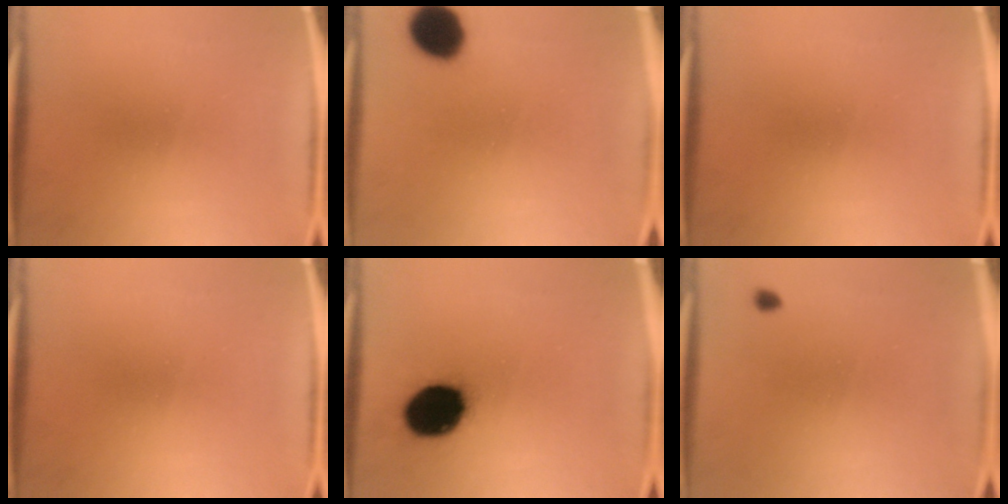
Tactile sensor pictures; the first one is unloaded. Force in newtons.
{"total": 10.8}
{"total": 0.0}
{"total": 0.0}
{"total": 15.6}
{"total": 0.9}